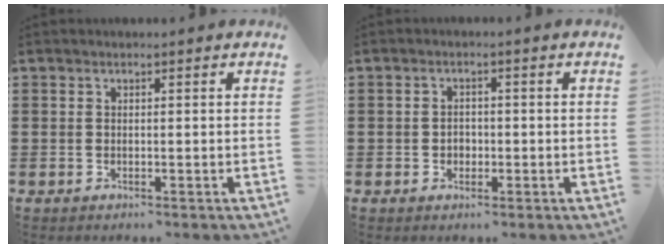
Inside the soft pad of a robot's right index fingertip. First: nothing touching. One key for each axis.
{"total": 1.7, "fx": -0.4, "fy": 1.5, "fz": 0.7, "tx": -0.018, "ty": 0.006, "tz": -0.010}